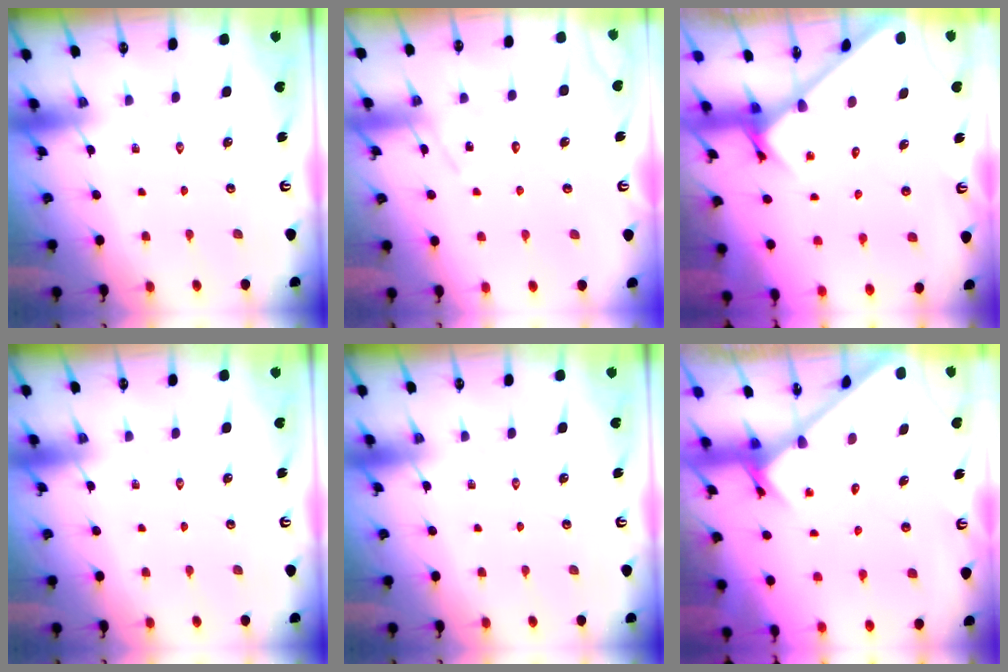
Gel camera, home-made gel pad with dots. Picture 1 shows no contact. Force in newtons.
{"total": 9.5, "press": 9.5, "slide": 0.6}
{"total": 2.8, "press": 2.8, "slide": 0.3}
{"total": 0.0}
{"total": 0.0}
{"total": 2.4, "press": 2.4, "slide": 0.2}